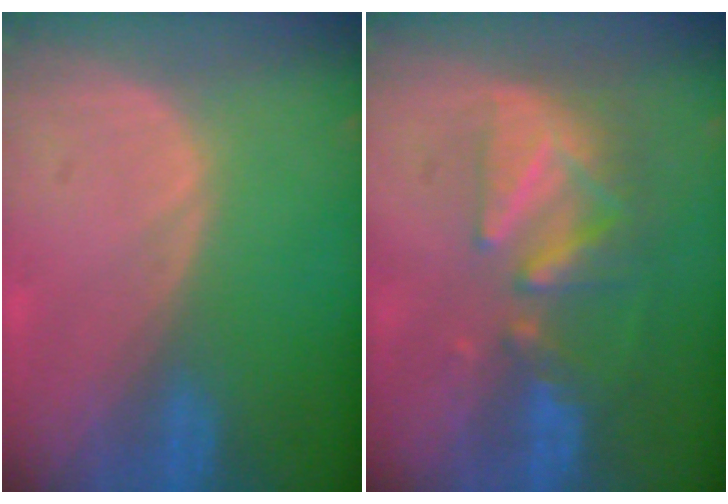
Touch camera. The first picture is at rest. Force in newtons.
{"total": 8.4, "press": 7.7, "slide": 3.3}